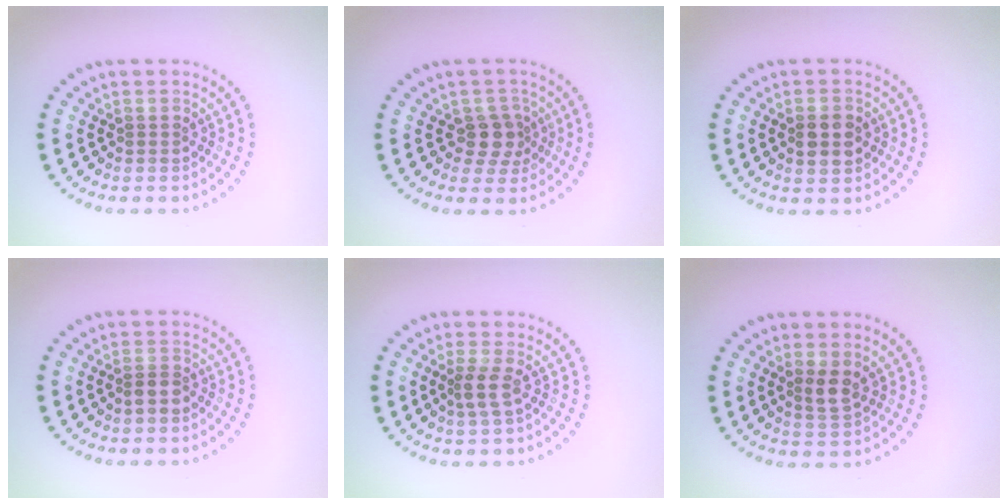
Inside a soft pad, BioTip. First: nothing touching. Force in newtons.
{"total": 2.3, "press": 2.0, "slide": 1.3}
{"total": 2.9, "press": 2.9, "slide": 0.1}
{"total": 1.5, "press": 1.2, "slide": 0.9}
{"total": 1.9, "press": 1.5, "slide": 1.1}
{"total": 2.1, "press": 1.9, "slide": 0.9}